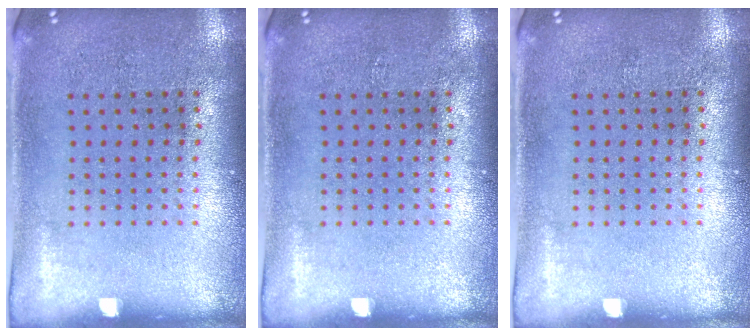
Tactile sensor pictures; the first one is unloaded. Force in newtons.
{"total": 0.0}
{"total": 0.0}